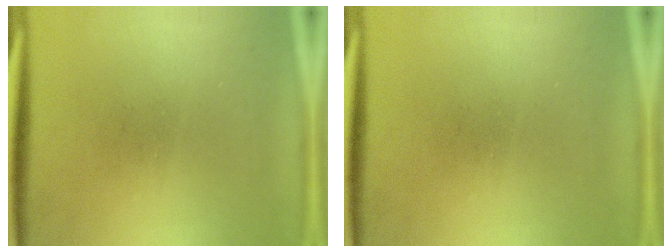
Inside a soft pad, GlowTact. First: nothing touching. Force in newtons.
{"total": 0.0}